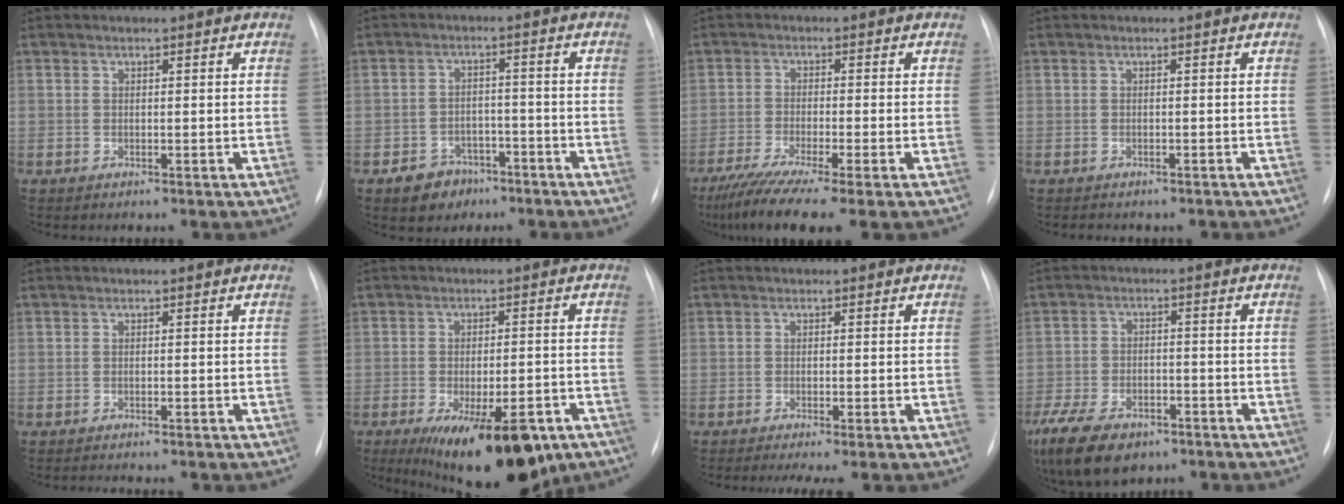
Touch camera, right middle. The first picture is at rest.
{"total": 5.6, "force": [-3.6, 4.0, 1.6], "torque": [-0.026, 0.012, -0.049]}
{"total": 10.4, "force": [-7.5, 0.2, 7.2], "torque": [-0.122, -0.025, -0.124]}
{"total": 3.8, "force": [-3.2, 1.5, 1.4], "torque": [-0.017, 0.002, -0.032]}
{"total": 3.3, "force": [-2.9, 0.6, 1.5], "torque": [-0.019, -0.002, -0.030]}
{"total": 16.6, "force": [-9.8, 6.3, 11.9], "torque": [-0.145, -0.008, -0.133]}
{"total": 4.7, "force": [-3.5, 0.4, 3.1], "torque": [-0.038, -0.011, -0.049]}
{"total": 15.5, "force": [-9.9, 8.3, 8.5], "torque": [-0.210, -0.015, -0.157]}